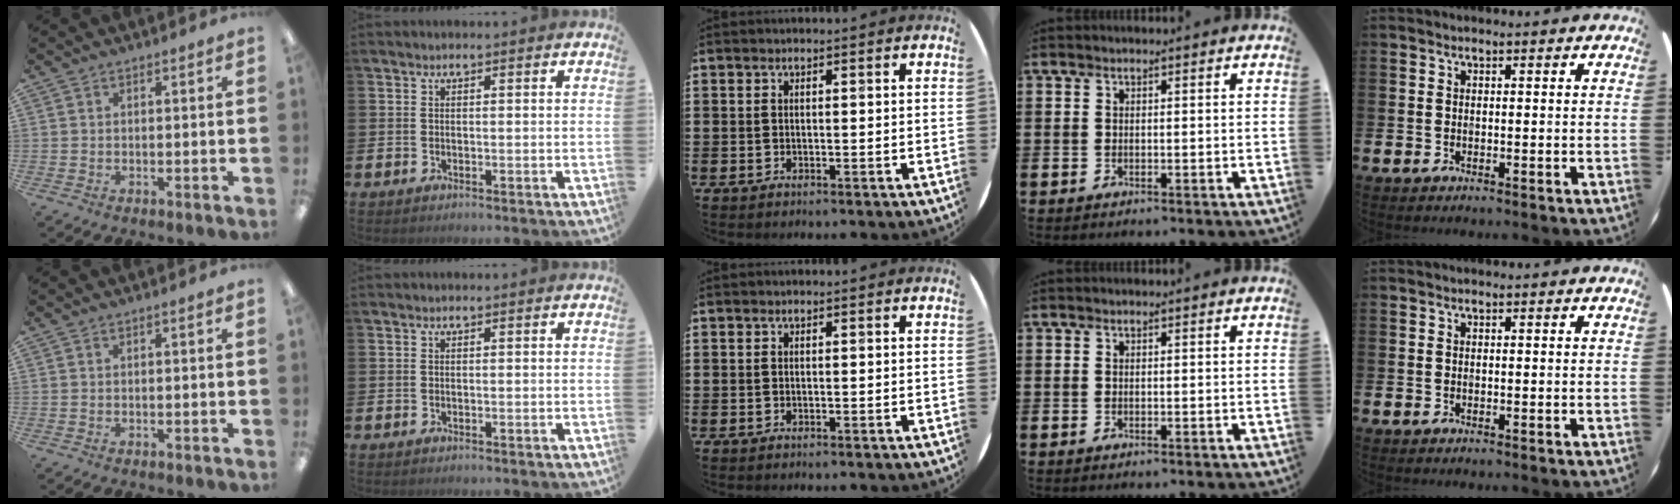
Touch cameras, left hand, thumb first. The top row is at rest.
{}